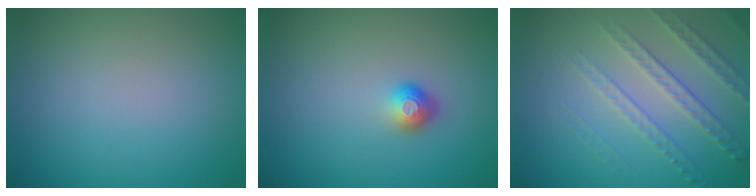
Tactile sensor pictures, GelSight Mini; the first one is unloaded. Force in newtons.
{"total": 1.7, "press": 1.3, "slide": 1.2}
{"total": 3.7, "press": 3.1, "slide": 1.9}